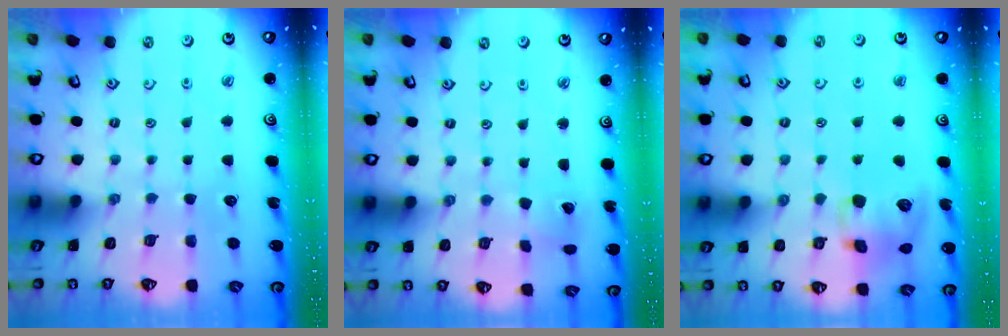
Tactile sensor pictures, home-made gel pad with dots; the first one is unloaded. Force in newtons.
{"total": 1.8, "press": 1.7, "slide": 0.1}
{"total": 12.5, "press": 12.4, "slide": 1.7}